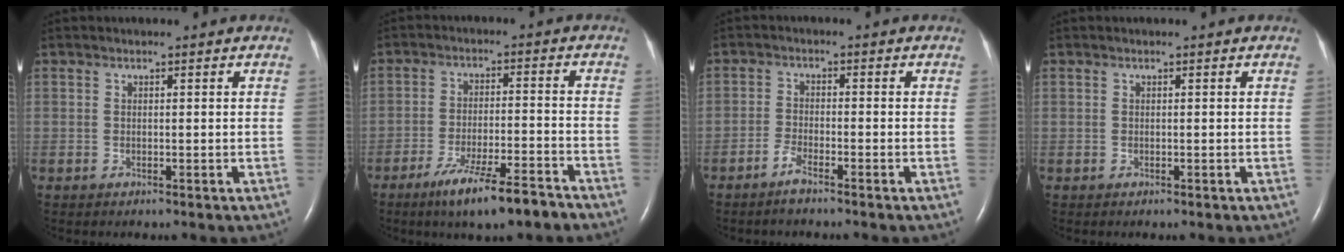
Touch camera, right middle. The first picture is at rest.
{"total": 10.1, "force": [-7.3, 1.0, 6.9], "torque": [-0.119, -0.018, -0.121]}
{"total": 2.7, "force": [-2.2, 0.1, 1.4], "torque": [-0.040, -0.003, -0.047]}
{"total": 0.0}